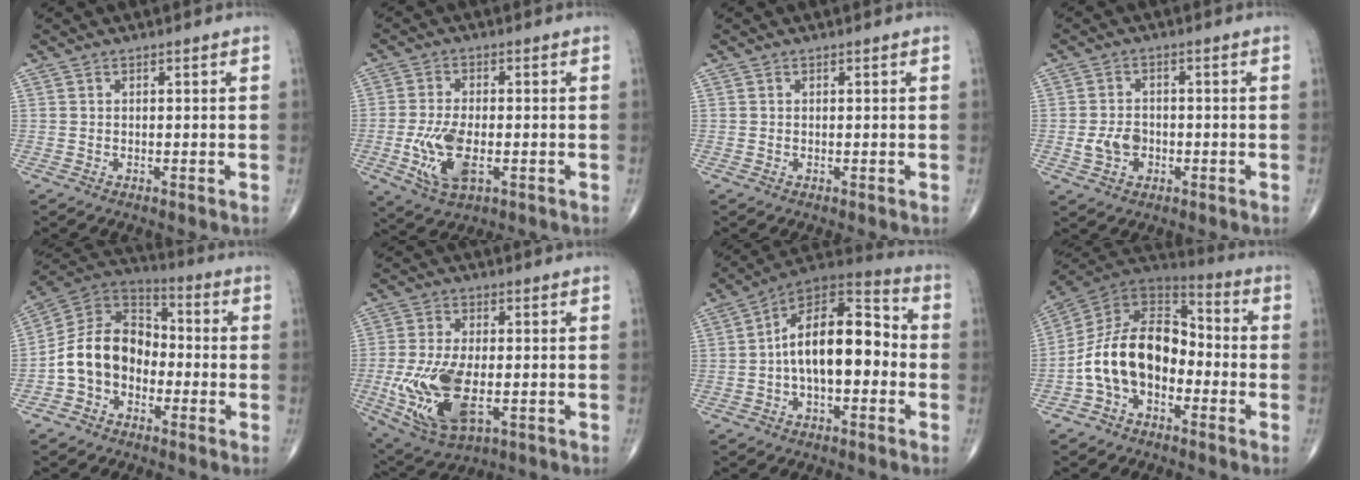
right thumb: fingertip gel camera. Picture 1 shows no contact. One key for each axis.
{"total": 9.5, "fx": -2.3, "fy": 4.6, "fz": 8.0, "tx": -0.166, "ty": -0.001, "tz": -0.038}
{"total": 0.0}
{"total": 5.0, "fx": -1.2, "fy": 3.7, "fz": 3.1, "tx": -0.047, "ty": 0.008, "tz": -0.020}
{"total": 13.3, "fx": -3.2, "fy": 10.0, "fz": 8.1, "tx": -0.123, "ty": 0.052, "tz": -0.072}
{"total": 15.1, "fx": -3.1, "fy": 7.4, "fz": 12.7, "tx": -0.267, "ty": -0.008, "tz": -0.042}
{"total": 17.0, "fx": -1.1, "fy": 8.7, "fz": 14.5, "tx": -0.215, "ty": 0.048, "tz": -0.033}
{"total": 16.1, "fx": -4.0, "fy": 10.5, "fz": 11.5, "tx": -0.187, "ty": 0.060, "tz": -0.084}